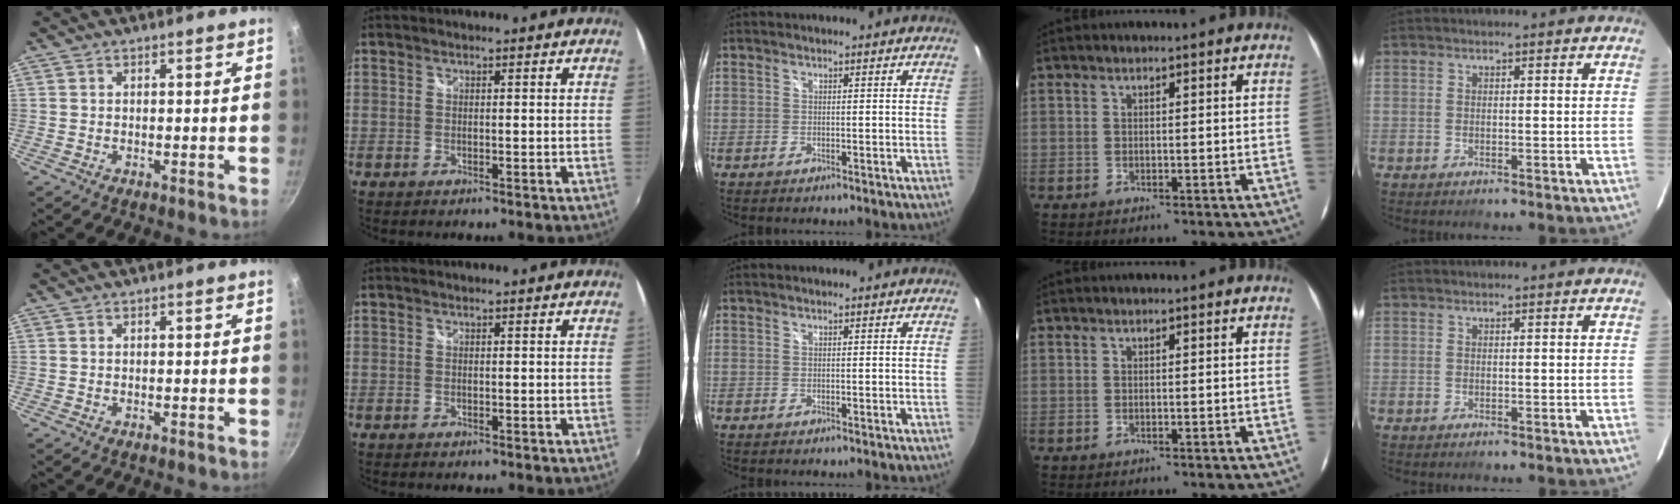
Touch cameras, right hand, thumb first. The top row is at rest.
{}